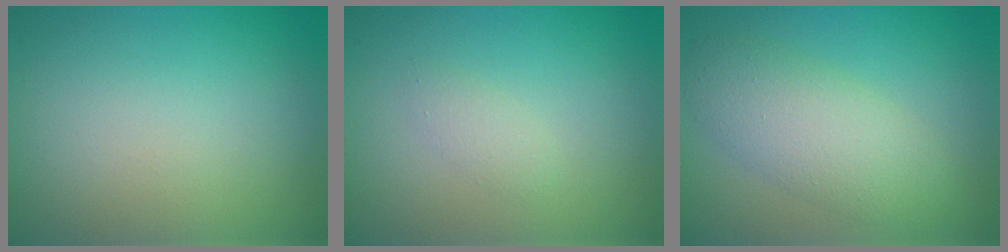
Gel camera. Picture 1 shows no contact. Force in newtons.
{"total": 1.0, "press": 1.0, "slide": 0.0}
{"total": 4.7, "press": 4.7, "slide": 0.2}